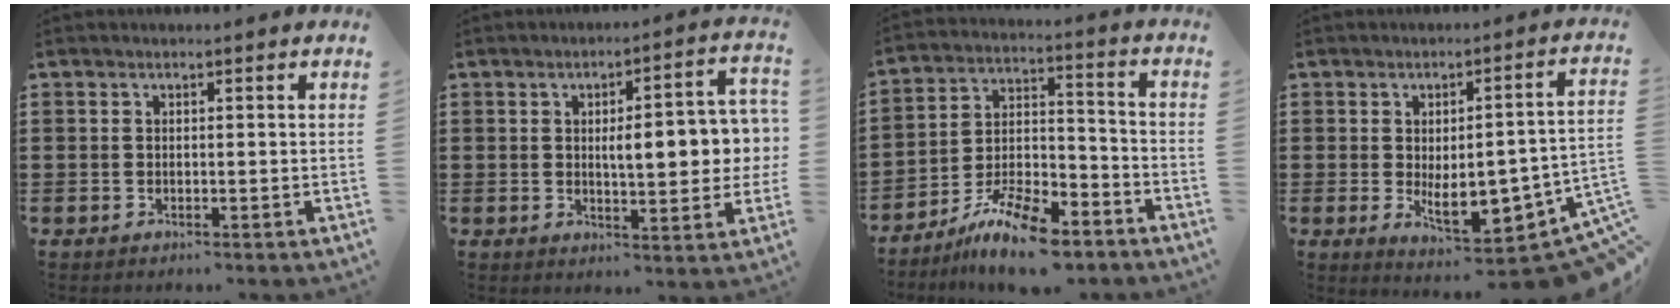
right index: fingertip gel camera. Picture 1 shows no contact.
{"total": 8.3, "force": [0.4, 2.3, 8.0], "torque": [-0.114, -0.008, -0.003]}
{"total": 11.5, "force": [-9.0, 3.0, 6.6], "torque": [-0.123, 0.031, -0.171]}
{"total": 9.0, "force": [-3.1, 3.2, 7.8], "torque": [-0.104, -0.017, -0.054]}